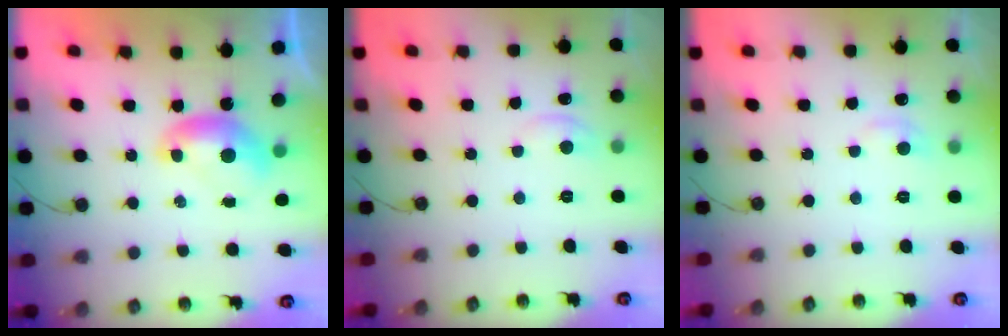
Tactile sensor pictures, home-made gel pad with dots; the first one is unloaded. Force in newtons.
{"total": 1.5, "press": 1.4, "slide": 0.5}
{"total": 0.8, "press": 0.4, "slide": 0.7}